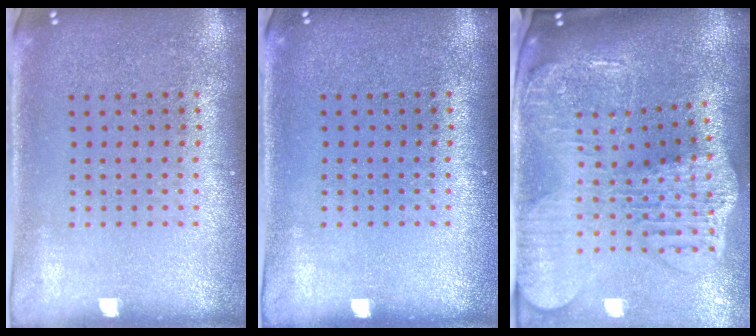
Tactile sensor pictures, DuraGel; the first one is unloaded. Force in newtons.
{"total": 0.0}
{"total": 4.3, "press": 3.3, "slide": 2.8}